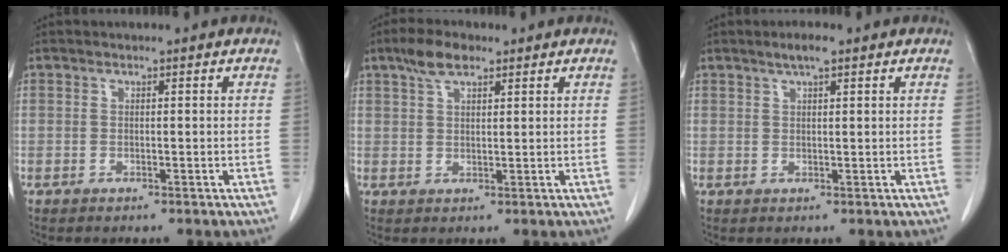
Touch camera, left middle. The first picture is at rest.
{"total": 5.5, "force": [3.7, 2.1, 3.5], "torque": [-0.073, 0.012, 0.069]}
{"total": 2.3, "force": [1.6, 0.3, 1.7], "torque": [-0.036, 0.005, 0.027]}